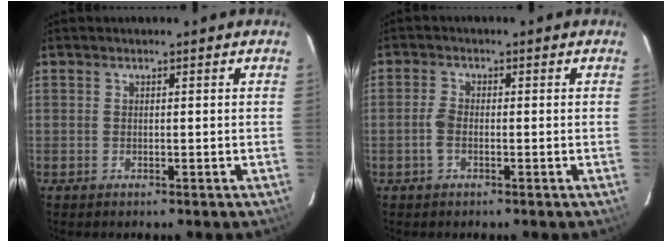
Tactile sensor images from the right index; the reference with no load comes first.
{"total": 2.4, "force": [-0.8, 1.1, 2.0], "torque": [-0.053, 0.004, -0.017]}